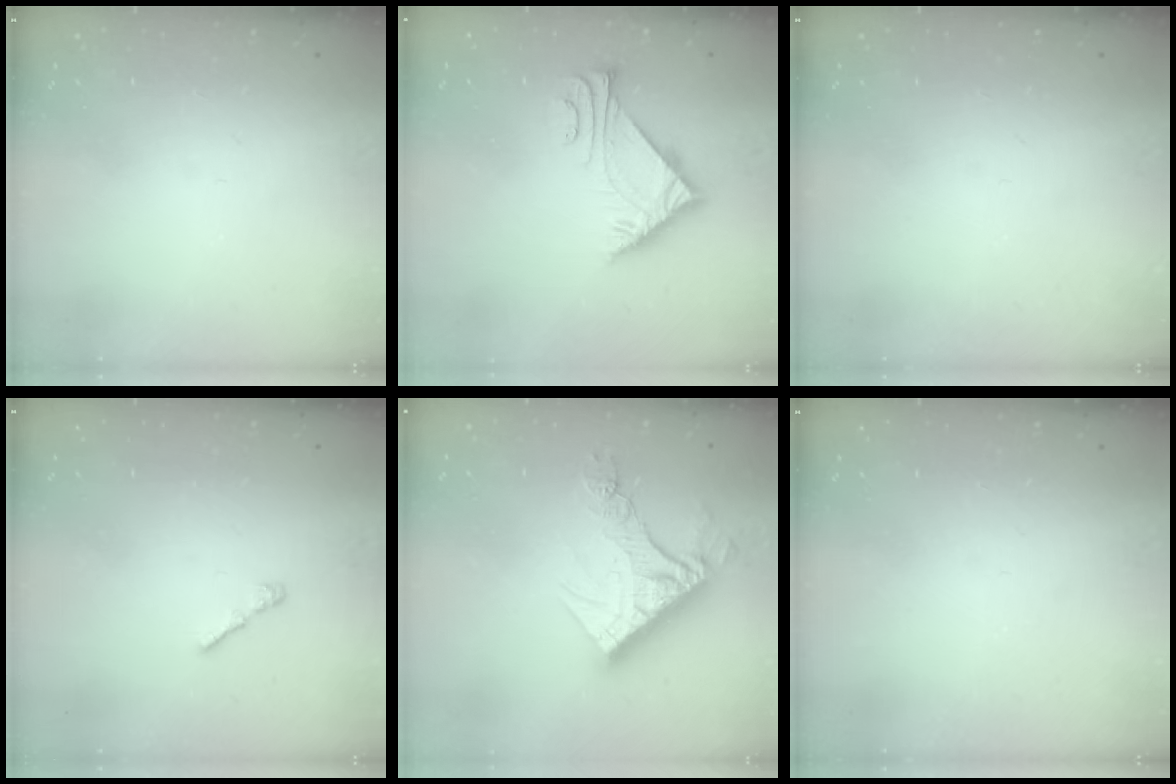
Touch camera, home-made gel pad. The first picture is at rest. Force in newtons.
{"total": 5.7, "press": 5.6, "slide": 0.7}
{"total": 0.0}
{"total": 2.2, "press": 2.1, "slide": 0.6}
{"total": 14.4, "press": 14.4, "slide": 1.1}
{"total": 0.0}